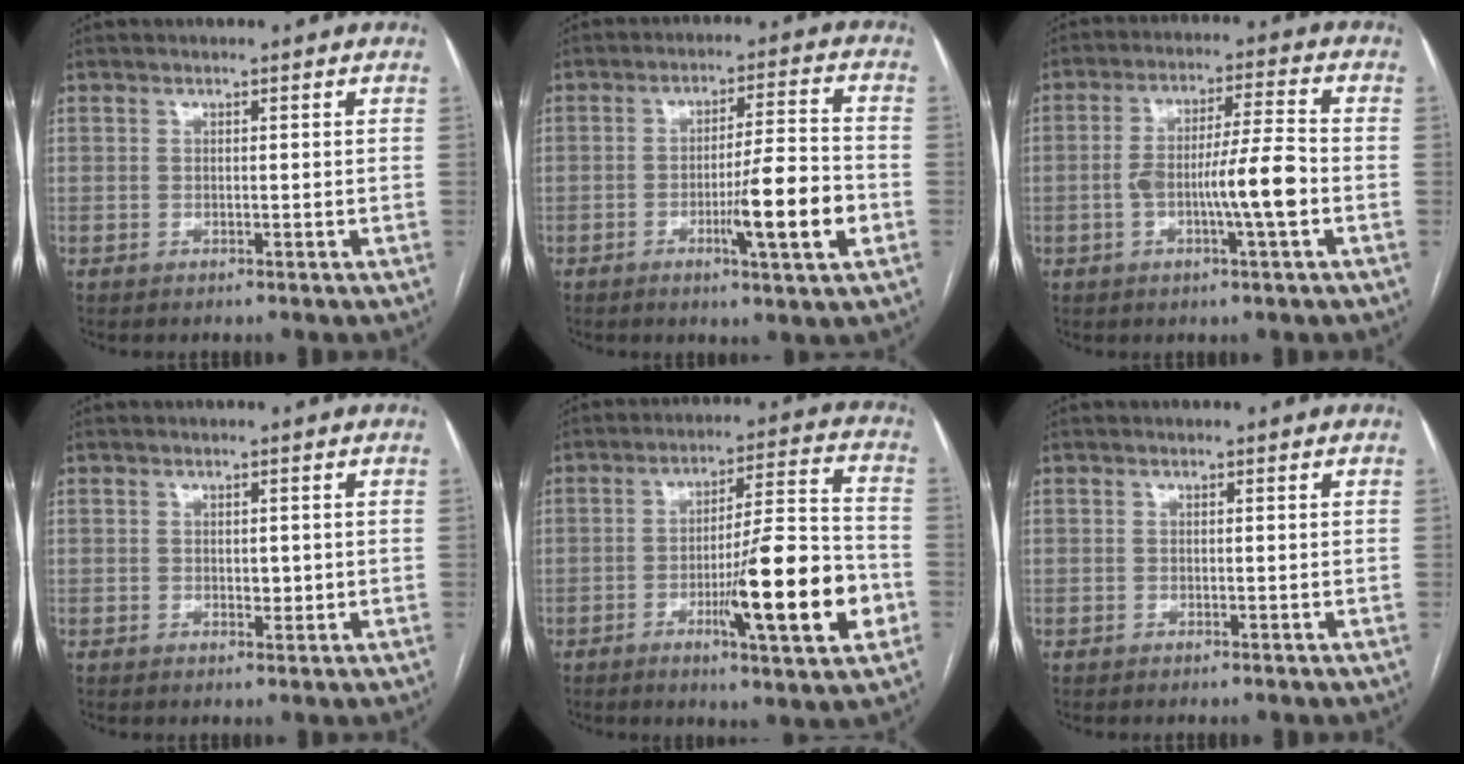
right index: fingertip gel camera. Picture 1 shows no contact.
{"total": 10.4, "force": [-3.3, 0.3, 9.8], "torque": [-0.151, -0.006, -0.052]}
{"total": 9.3, "force": [-2.4, 0.3, 9.0], "torque": [-0.158, 0.009, -0.042]}
{"total": 1.6, "force": [0.1, 1.0, 1.2], "torque": [-0.016, -0.002, 0.003]}
{"total": 16.5, "force": [-5.2, 1.4, 15.6], "torque": [-0.240, -0.004, -0.076]}
{"total": 0.0}